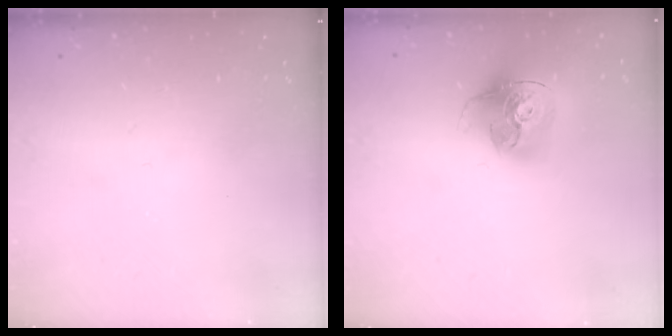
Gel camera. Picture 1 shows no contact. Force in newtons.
{"total": 18.6, "press": 18.5, "slide": 1.9}